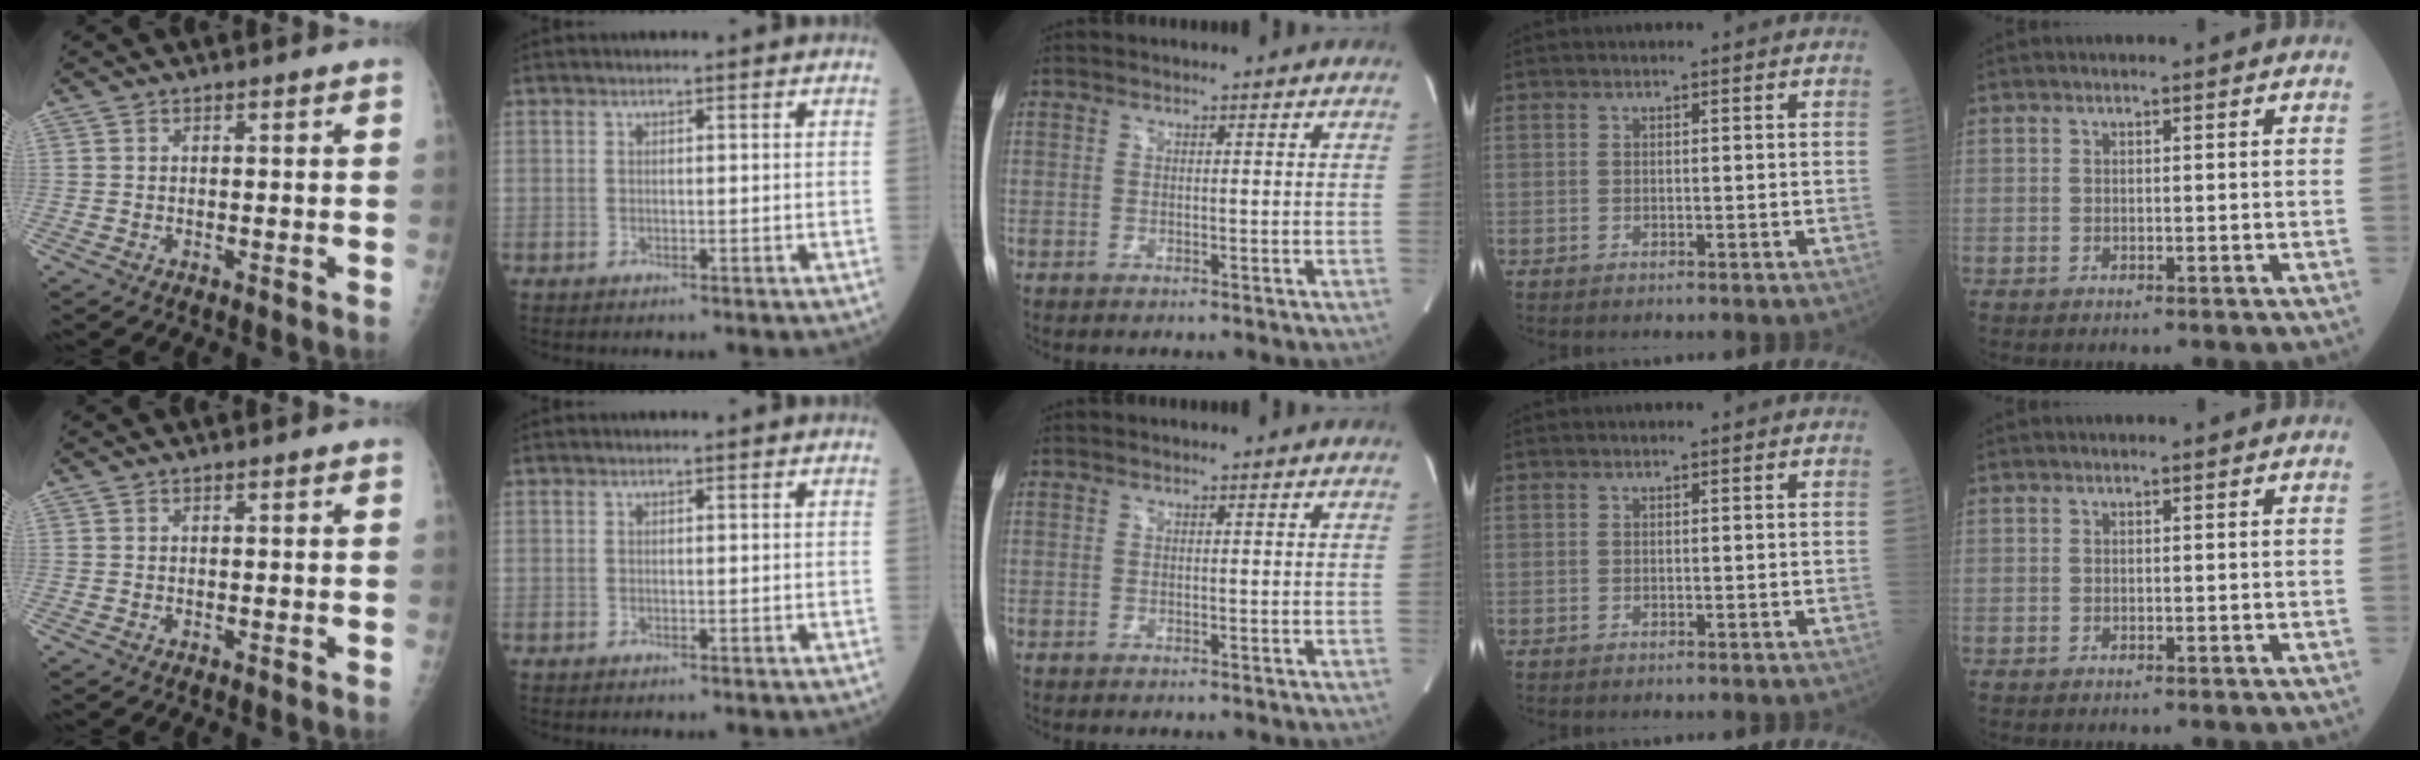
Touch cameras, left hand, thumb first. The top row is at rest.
{}